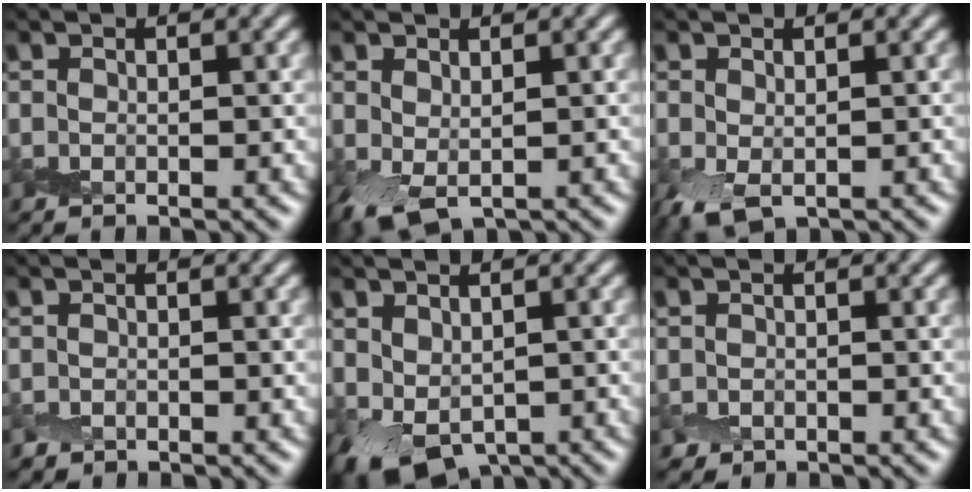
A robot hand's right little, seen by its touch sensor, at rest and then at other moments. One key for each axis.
{"total": 2.2, "fx": 0.1, "fy": 1.3, "fz": 1.8, "tx": -0.043, "ty": -0.005, "tz": 0.004}
{"total": 2.4, "fx": -0.7, "fy": 1.4, "fz": 1.8, "tx": -0.043, "ty": -0.013, "tz": -0.011}
{"total": 0.7, "fx": -0.5, "fy": 0.4, "fz": 0.0, "tx": 0.001, "ty": -0.004, "tz": -0.009}
{"total": 5.2, "fx": -1.4, "fy": 3.4, "fz": 3.6, "tx": -0.066, "ty": -0.023, "tz": -0.011}
{"total": 0.7, "fx": -0.4, "fy": 0.6, "fz": 0.0, "tx": 0.003, "ty": -0.006, "tz": -0.008}